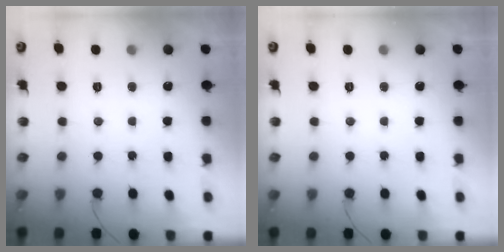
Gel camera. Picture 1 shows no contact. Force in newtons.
{"total": 0.0}